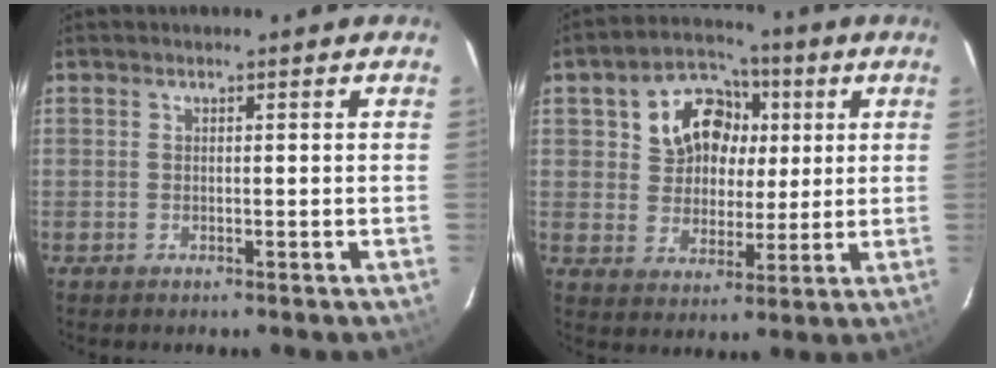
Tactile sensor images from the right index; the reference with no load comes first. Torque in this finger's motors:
{"motor_torque": [0.33, 0.04, 0.33, 0.08]}